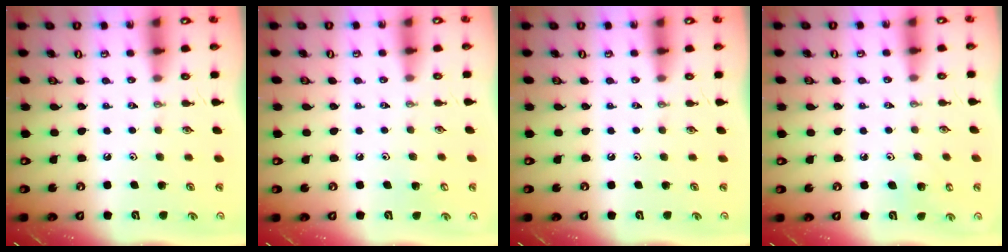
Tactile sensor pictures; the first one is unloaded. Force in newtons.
{"total": 3.3, "press": 3.3, "slide": 0.2}
{"total": 0.0}
{"total": 5.3, "press": 5.3, "slide": 0.5}